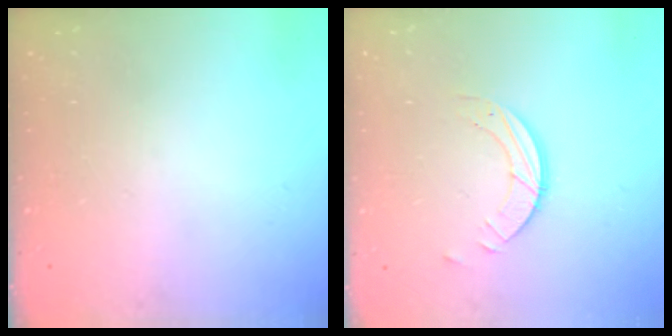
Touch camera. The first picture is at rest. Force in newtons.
{"total": 3.9, "press": 3.9, "slide": 0.1}